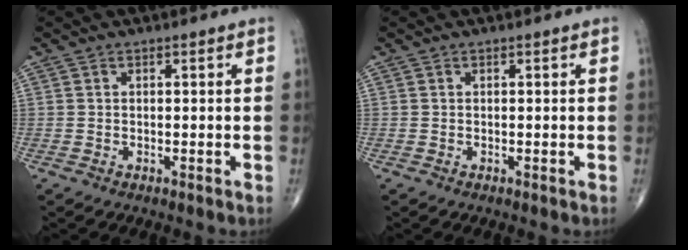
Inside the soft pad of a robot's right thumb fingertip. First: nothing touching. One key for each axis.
{"total": 0.0}